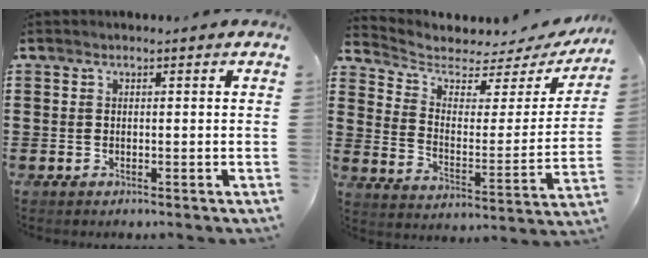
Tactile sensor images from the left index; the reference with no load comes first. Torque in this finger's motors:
{"motor_torque": [1.07, -1.07, 0.06, 0.00]}